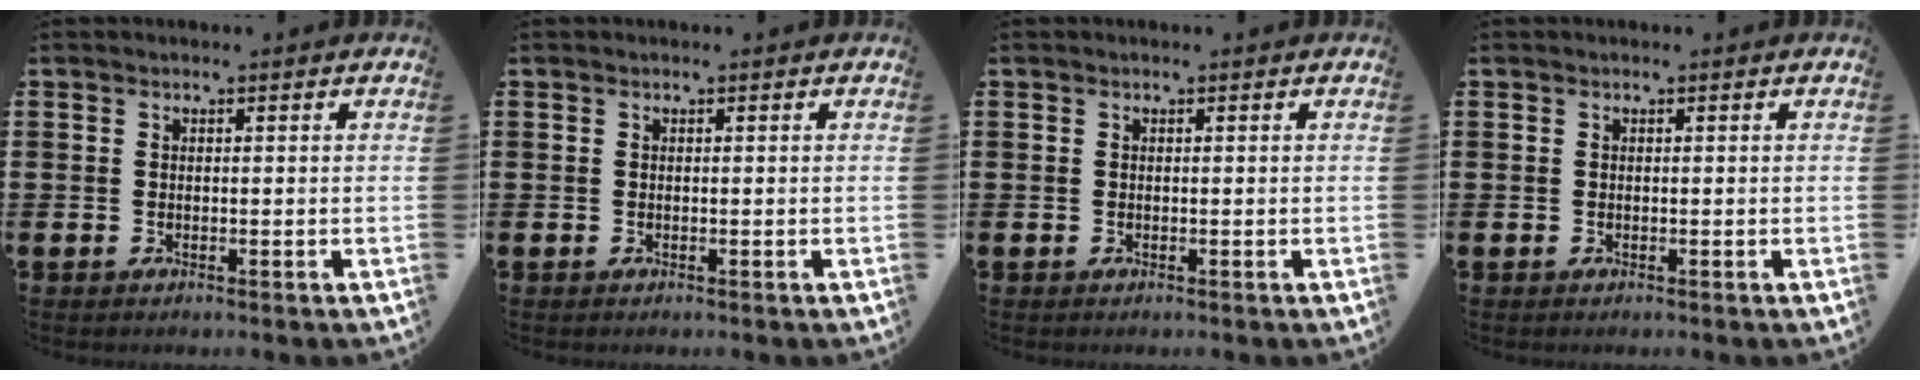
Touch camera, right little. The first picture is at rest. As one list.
[{"total": 0.0}, {"total": 0.0}, {"total": 0.0}]